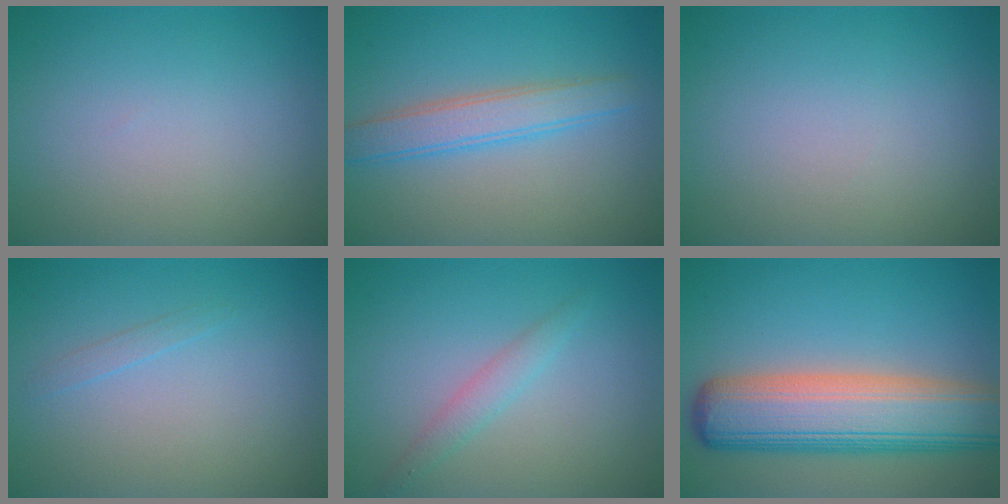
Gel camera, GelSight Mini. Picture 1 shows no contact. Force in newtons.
{"total": 3.5, "press": 3.5, "slide": 0.1}
{"total": 0.0}
{"total": 0.7, "press": 0.7, "slide": 0.1}
{"total": 1.6, "press": 1.6, "slide": 0.1}
{"total": 10.5, "press": 10.4, "slide": 0.9}